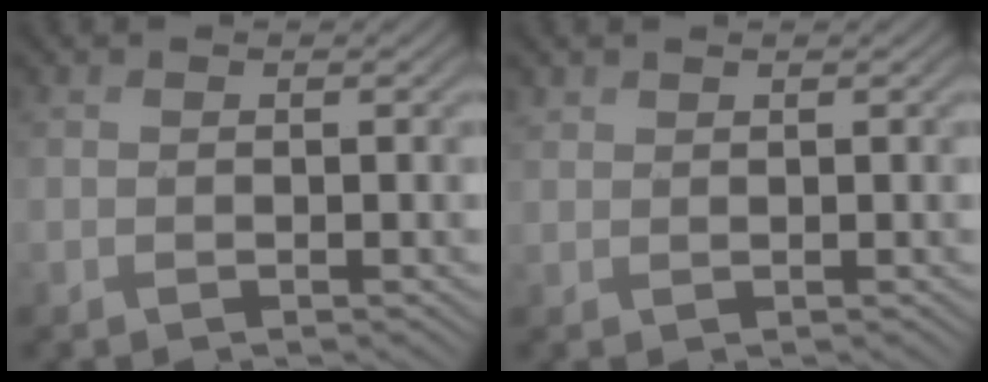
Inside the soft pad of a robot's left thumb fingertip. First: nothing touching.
{"total": 1.4, "force": [1.3, 0.3, 0.0], "torque": [0.003, 0.003, 0.027]}